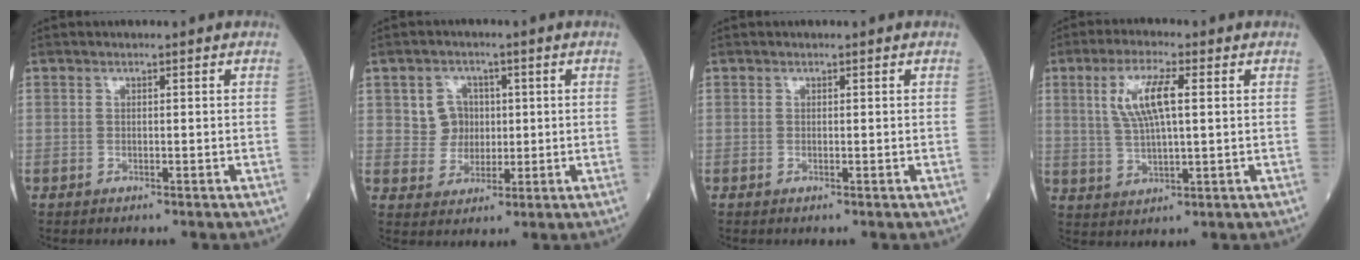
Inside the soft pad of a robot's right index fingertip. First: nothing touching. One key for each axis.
{"total": 4.9, "fx": 1.0, "fy": 4.6, "fz": 1.3, "tx": -0.018, "ty": 0.013, "tz": 0.019}
{"total": 0.0}
{"total": 7.9, "fx": 2.1, "fy": 1.6, "fz": 7.4, "tx": -0.155, "ty": 0.009, "tz": 0.044}